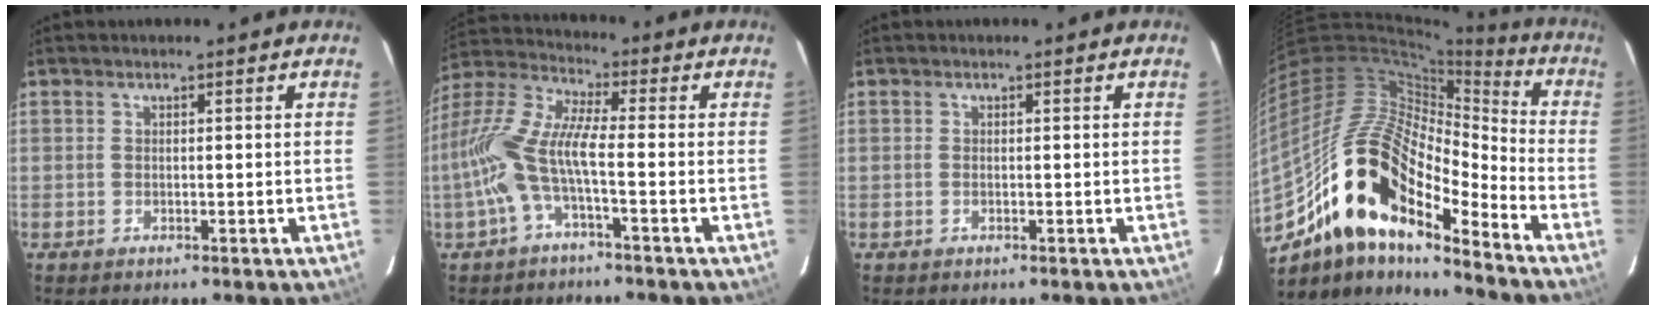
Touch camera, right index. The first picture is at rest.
{"total": 11.3, "force": [-3.1, 2.1, 10.7], "torque": [-0.229, 0.004, -0.063]}
{"total": 0.0}
{"total": 22.1, "force": [-13.6, 8.3, 15.2], "torque": [-0.278, -0.021, -0.271]}